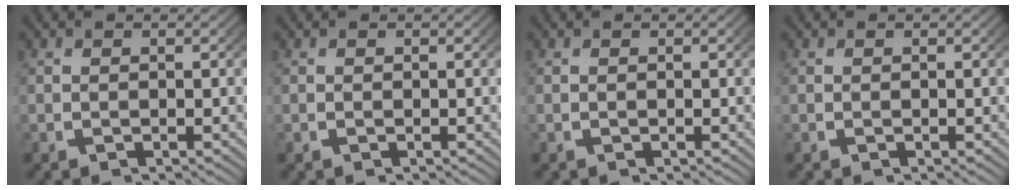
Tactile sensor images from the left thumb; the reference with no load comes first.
{"total": 0.0}
{"total": 0.0}
{"total": 0.0}